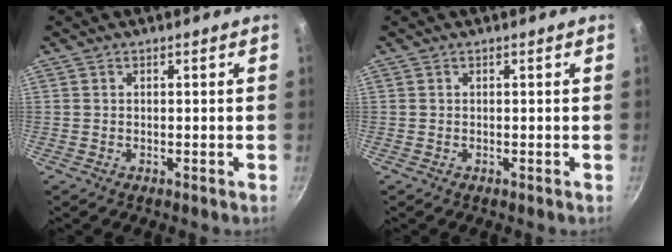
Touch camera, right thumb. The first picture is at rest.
{"total": 0.0}